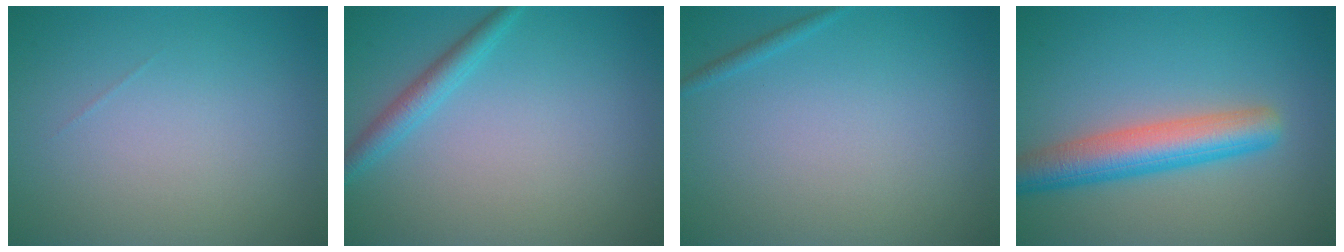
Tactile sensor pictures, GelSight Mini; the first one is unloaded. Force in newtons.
{"total": 2.1, "press": 2.1, "slide": 0.1}
{"total": 0.6, "press": 0.6, "slide": 0.1}
{"total": 5.5, "press": 5.5, "slide": 0.2}